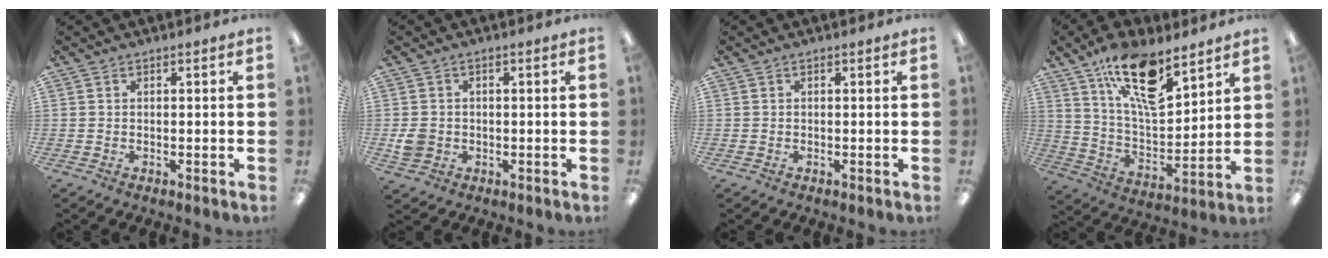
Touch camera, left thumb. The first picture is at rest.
{"total": 4.1, "force": [-0.6, 3.7, 1.7], "torque": [-0.013, 0.001, -0.011]}
{"total": 0.0}
{"total": 18.3, "force": [12.0, 6.9, 11.9], "torque": [-0.206, -0.060, 0.204]}